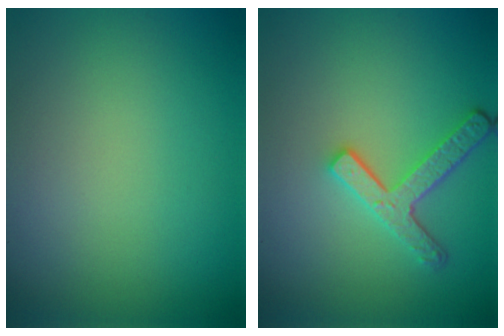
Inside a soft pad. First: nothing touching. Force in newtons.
{"total": 3.8, "press": 3.0, "slide": 2.4}